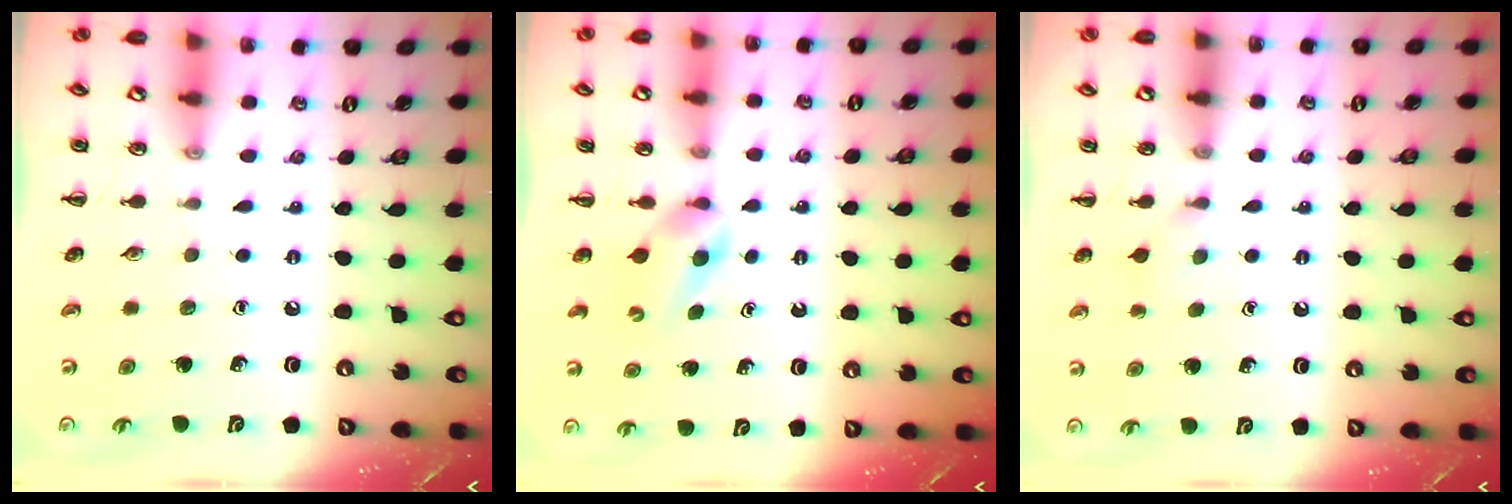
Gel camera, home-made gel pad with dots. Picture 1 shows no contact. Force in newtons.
{"total": 2.8, "press": 2.5, "slide": 1.3}
{"total": 3.5, "press": 3.3, "slide": 1.4}